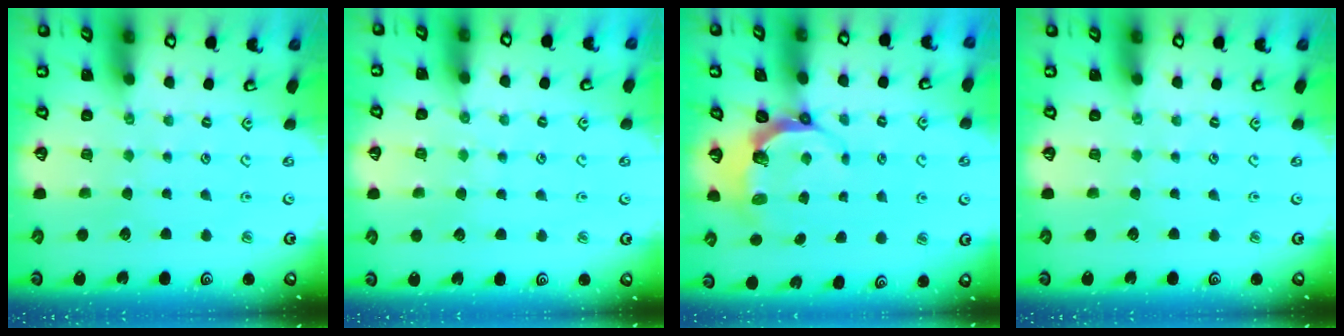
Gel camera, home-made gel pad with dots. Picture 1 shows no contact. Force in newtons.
{"total": 5.8, "press": 5.8, "slide": 0.8}
{"total": 7.0, "press": 5.8, "slide": 3.9}
{"total": 0.0}